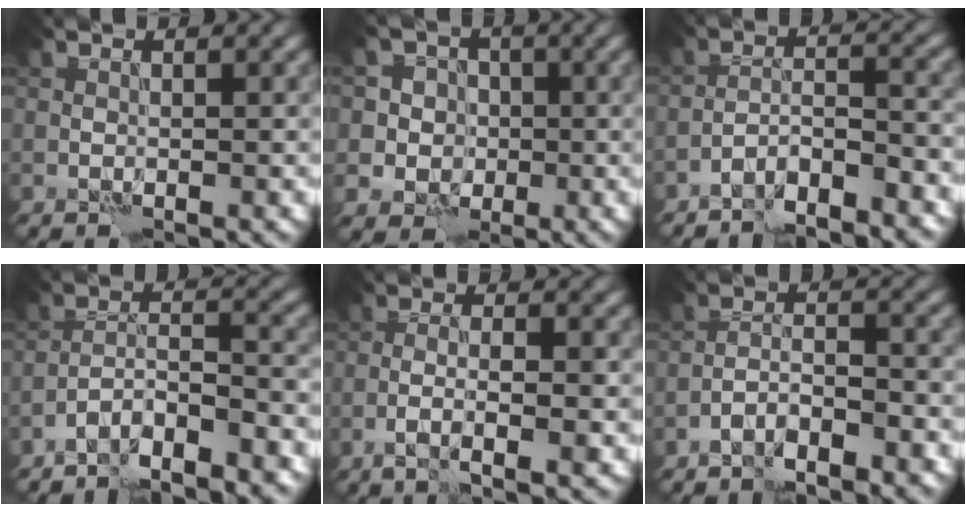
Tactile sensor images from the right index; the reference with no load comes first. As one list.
[{"total": 5.0, "force": [0.3, 4.9, 1.0], "torque": [0.004, 0.026, -0.016]}, {"total": 5.0, "force": [-4.2, 0.8, 2.5], "torque": [-0.038, 0.005, -0.074]}, {"total": 6.3, "force": [-5.0, 1.2, 3.6], "torque": [-0.055, 0.002, -0.088]}, {"total": 3.3, "force": [-1.5, 0.3, 2.9], "torque": [-0.053, 0.003, -0.030]}, {"total": 3.6, "force": [-2.9, 0.7, 2.1], "torque": [-0.034, 0.008, -0.055]}]